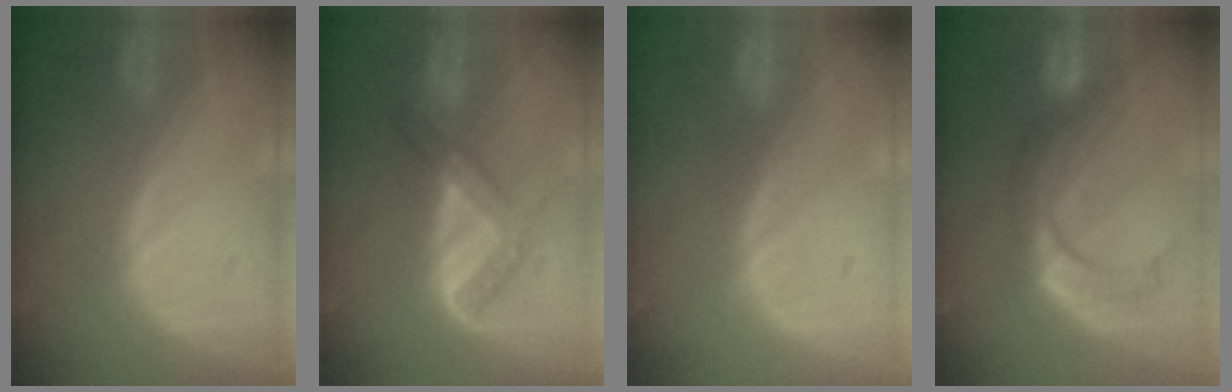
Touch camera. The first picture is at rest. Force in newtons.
{"total": 5.3, "press": 5.1, "slide": 1.5}
{"total": 0.6, "press": 0.1, "slide": 0.6}
{"total": 8.5, "press": 7.2, "slide": 4.5}